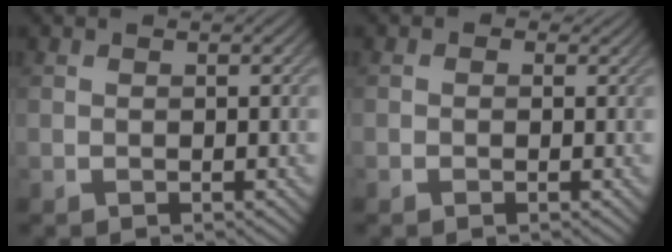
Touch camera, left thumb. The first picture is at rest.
{"total": 1.0, "force": [-0.2, 0.9, 0.3], "torque": [-0.002, -0.004, -0.007]}